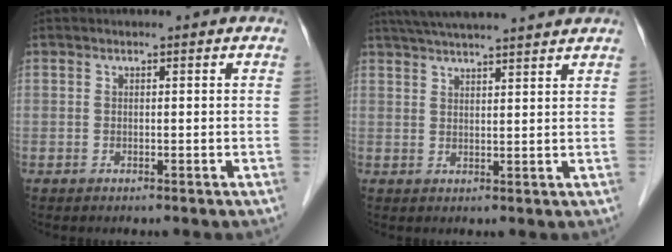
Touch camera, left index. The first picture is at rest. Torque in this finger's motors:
{"motor_torque": [0.39, -0.85, 0.32, 0.15]}